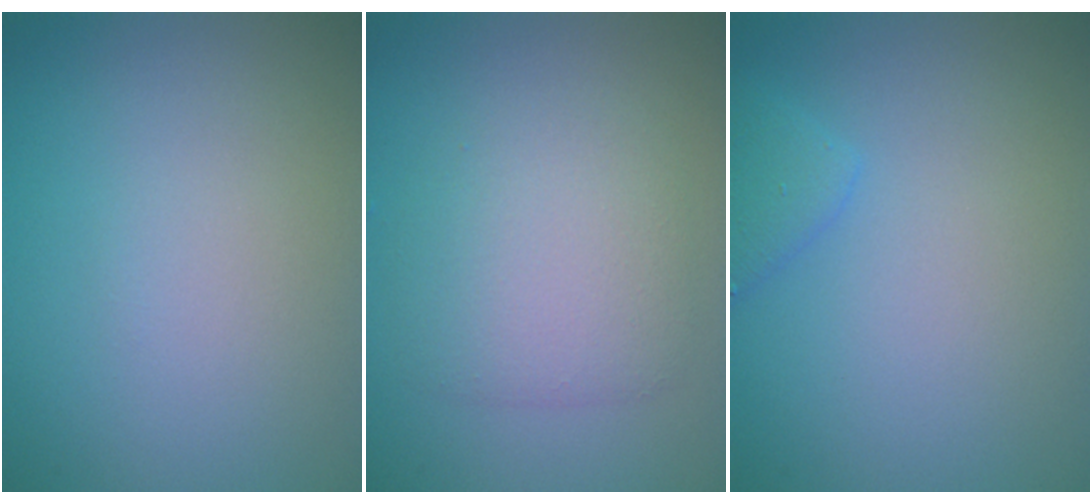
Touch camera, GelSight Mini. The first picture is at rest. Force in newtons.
{"total": 3.7, "press": 3.7, "slide": 0.1}
{"total": 1.7, "press": 1.7, "slide": 0.1}